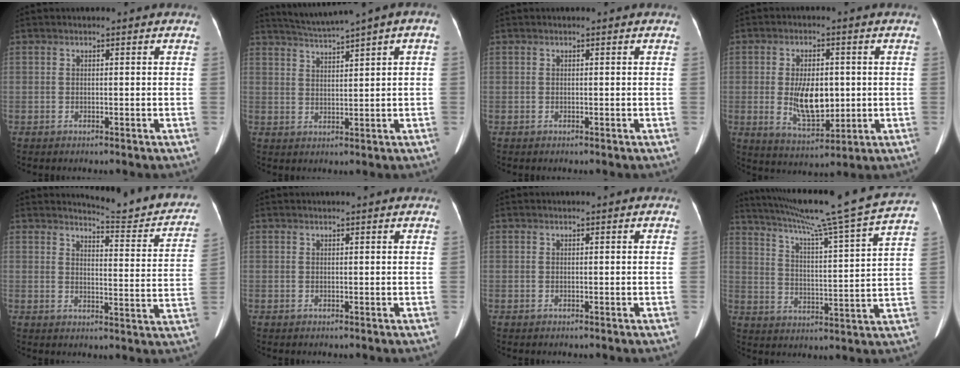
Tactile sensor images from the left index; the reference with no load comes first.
{"total": 5.5, "force": [4.0, -0.7, 3.7], "torque": [-0.065, 0.017, 0.074]}
{"total": 0.0}
{"total": 8.6, "force": [-0.4, 4.1, 7.5], "torque": [-0.144, -0.006, 0.003]}
{"total": 13.0, "force": [12.4, 1.0, 3.7], "torque": [-0.035, -0.059, 0.132]}
{"total": 2.8, "force": [2.6, -0.1, 1.0], "torque": [-0.012, 0.023, 0.033]}
{"total": 0.0}
{"total": 22.8, "force": [19.5, -2.2, 11.7], "torque": [-0.198, -0.029, 0.269]}